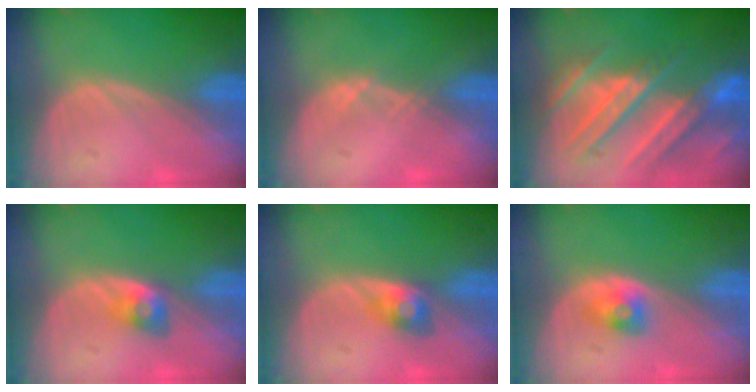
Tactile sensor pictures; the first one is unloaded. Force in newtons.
{"total": 1.0, "press": 0.8, "slide": 0.5}
{"total": 10.6, "press": 9.6, "slide": 4.4}
{"total": 2.9, "press": 2.5, "slide": 1.6}
{"total": 2.7, "press": 2.7, "slide": 0.1}
{"total": 2.5, "press": 2.3, "slide": 0.9}